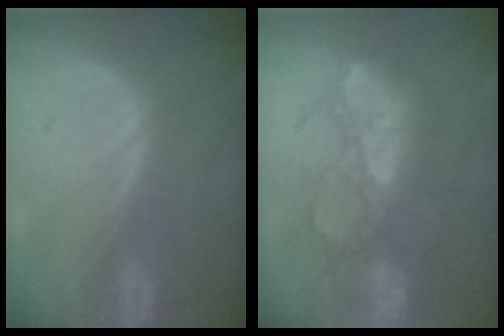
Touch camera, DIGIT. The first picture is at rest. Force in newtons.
{"total": 10.1, "press": 9.2, "slide": 4.3}